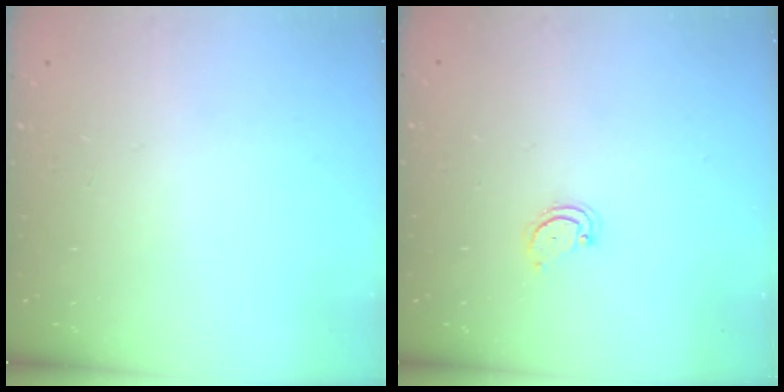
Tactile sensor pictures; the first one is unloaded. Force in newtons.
{"total": 3.3, "press": 3.3, "slide": 0.5}